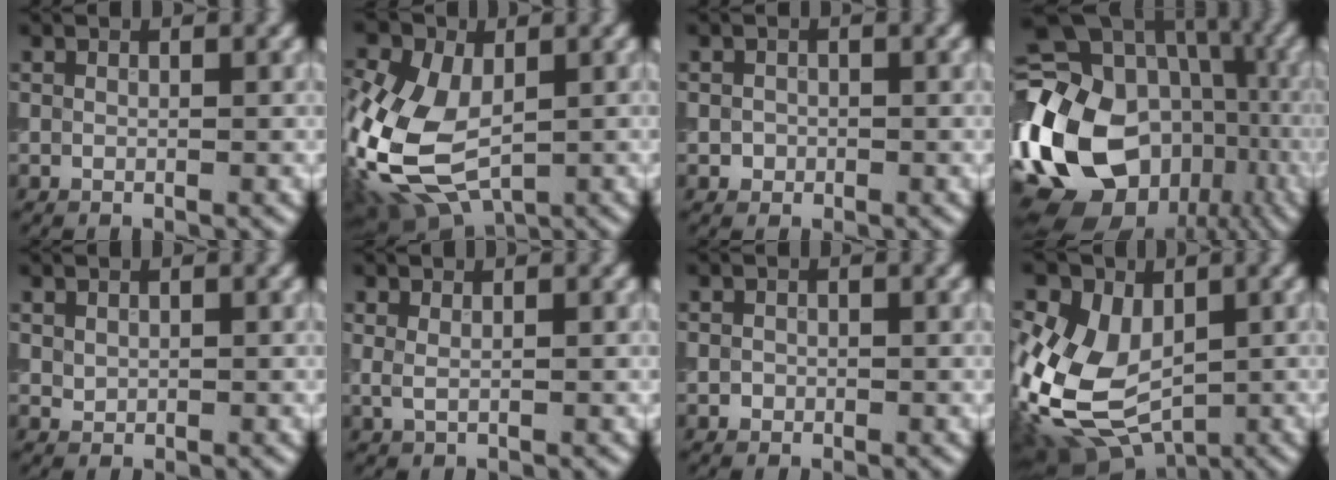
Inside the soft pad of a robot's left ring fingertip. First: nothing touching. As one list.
[{"total": 12.0, "force": [-2.0, 7.4, 9.2], "torque": [-0.233, -0.010, -0.044]}, {"total": 1.0, "force": [-0.3, 0.9, 0.2], "torque": [0.001, -0.004, -0.008]}, {"total": 21.1, "force": [-4.6, 16.0, 13.1], "torque": [-0.271, -0.014, -0.066]}, {"total": 0.6, "force": [0.3, 0.4, 0.2], "torque": [-0.007, -0.002, 0.009]}, {"total": 0.8, "force": [0.3, 0.3, 0.7], "torque": [-0.019, -0.003, 0.007]}, {"total": 0.6, "force": [-0.3, 0.6, 0.1], "torque": [0.003, -0.003, -0.008]}, {"total": 12.0, "force": [-0.9, 8.6, 8.4], "torque": [-0.183, -0.023, -0.008]}]